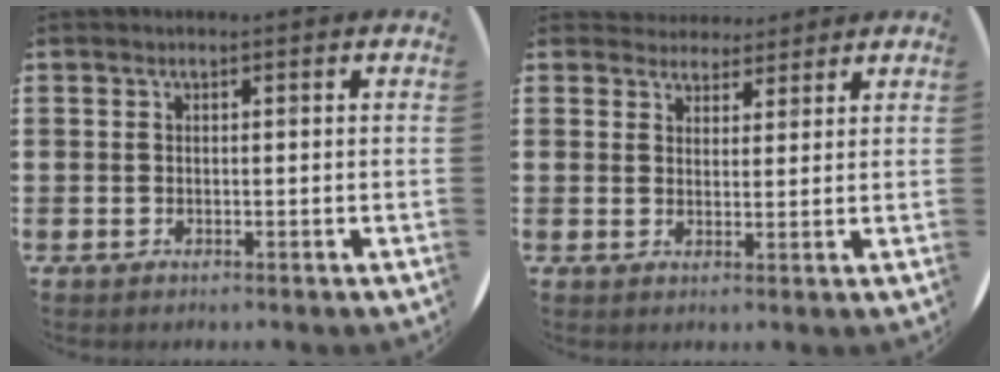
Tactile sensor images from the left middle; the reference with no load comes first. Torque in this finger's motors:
{"motor_torque": [0.38, -0.40, -0.01, 0.00]}